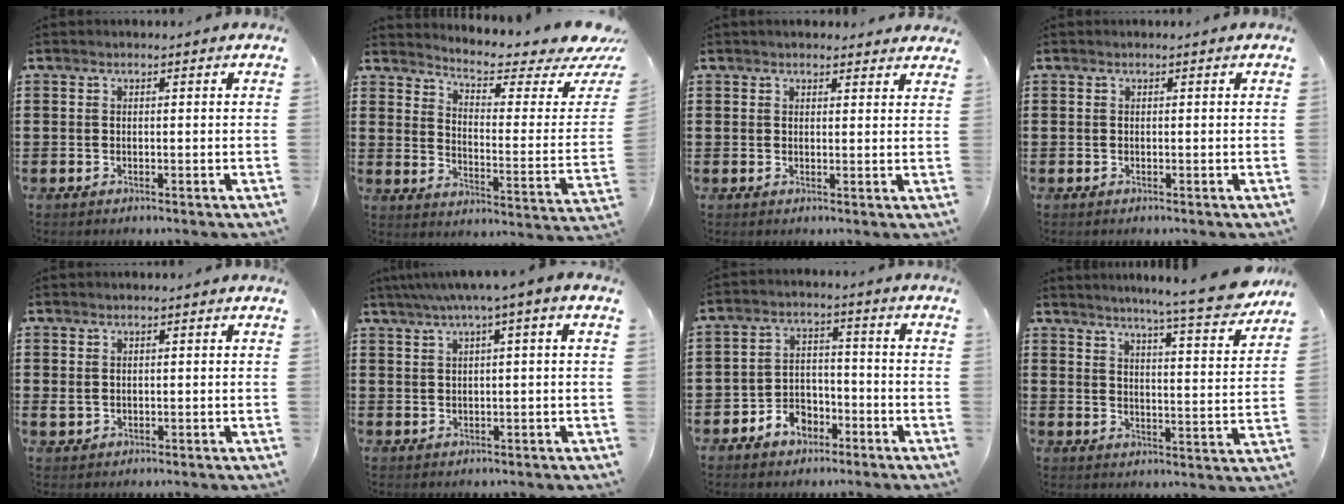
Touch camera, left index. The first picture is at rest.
{"total": 4.9, "force": [3.9, 0.6, 2.9], "torque": [-0.061, -0.038, 0.057]}
{"total": 1.8, "force": [1.8, 0.4, 0.2], "torque": [-0.008, 0.003, 0.034]}
{"total": 0.0}
{"total": 0.8, "force": [0.2, 0.8, 0.3], "torque": [-0.012, 0.005, 0.002]}
{"total": 3.0, "force": [0.7, -0.3, 2.9], "torque": [-0.056, -0.004, 0.009]}
{"total": 4.4, "force": [-3.4, 2.8, 0.9], "torque": [-0.022, 0.016, -0.068]}
{"total": 7.6, "force": [6.8, -0.8, 3.5], "torque": [-0.069, -0.050, 0.109]}